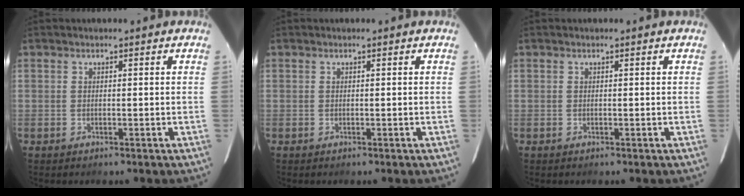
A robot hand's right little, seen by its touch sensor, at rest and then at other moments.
{"total": 0.0}
{"total": 0.0}